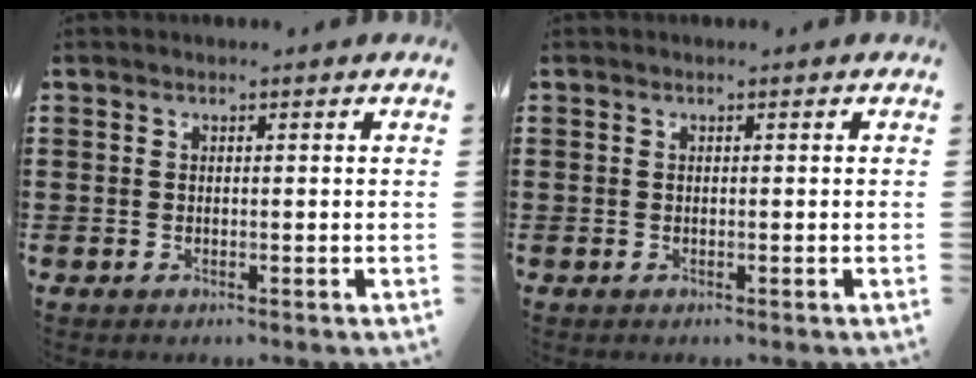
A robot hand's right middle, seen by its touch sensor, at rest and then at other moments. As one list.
[{"total": 0.0}]